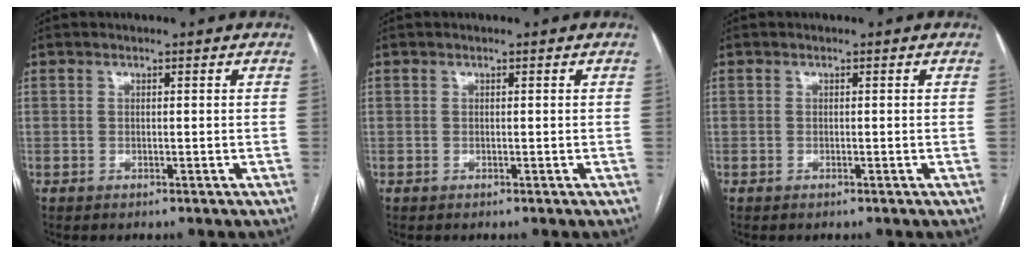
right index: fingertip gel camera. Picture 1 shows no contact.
{"total": 0.0}
{"total": 0.0}